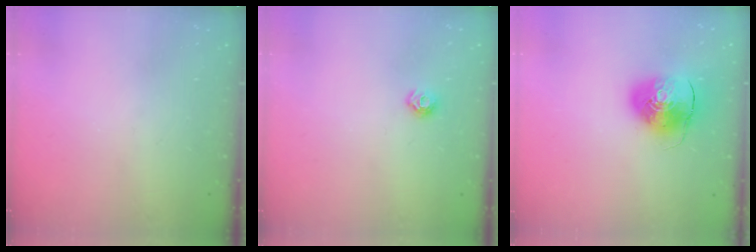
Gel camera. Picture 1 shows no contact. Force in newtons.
{"total": 6.1, "press": 6.1, "slide": 0.8}
{"total": 9.7, "press": 9.6, "slide": 1.4}